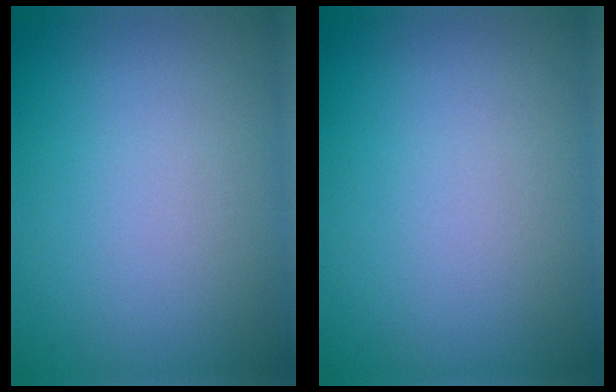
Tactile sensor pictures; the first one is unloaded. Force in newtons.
{"total": 0.0}